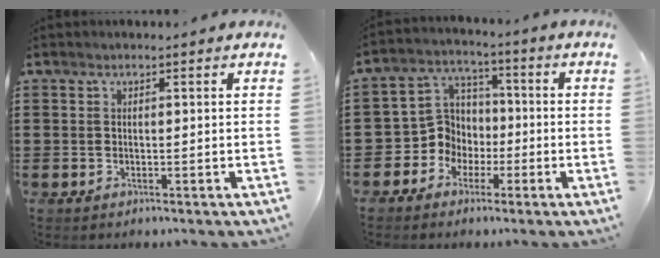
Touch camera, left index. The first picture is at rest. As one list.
[{"total": 7.1, "force": [-1.7, 6.6, 1.8], "torque": [-0.078, 0.001, -0.038]}]